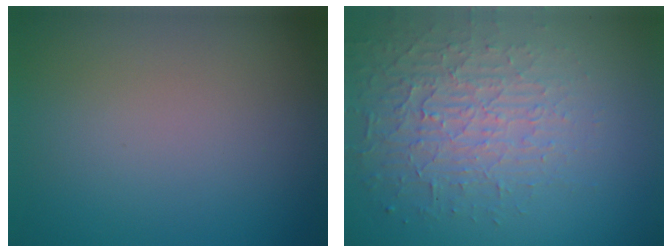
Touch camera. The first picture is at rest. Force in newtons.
{"total": 3.7, "press": 3.3, "slide": 1.6}